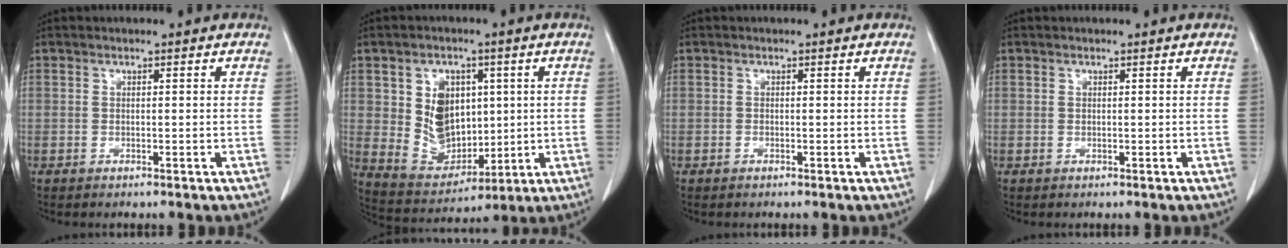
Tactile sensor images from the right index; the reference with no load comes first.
{"total": 10.8, "force": [1.9, 8.0, 7.0], "torque": [-0.133, 0.017, 0.056]}
{"total": 0.0}
{"total": 0.0}